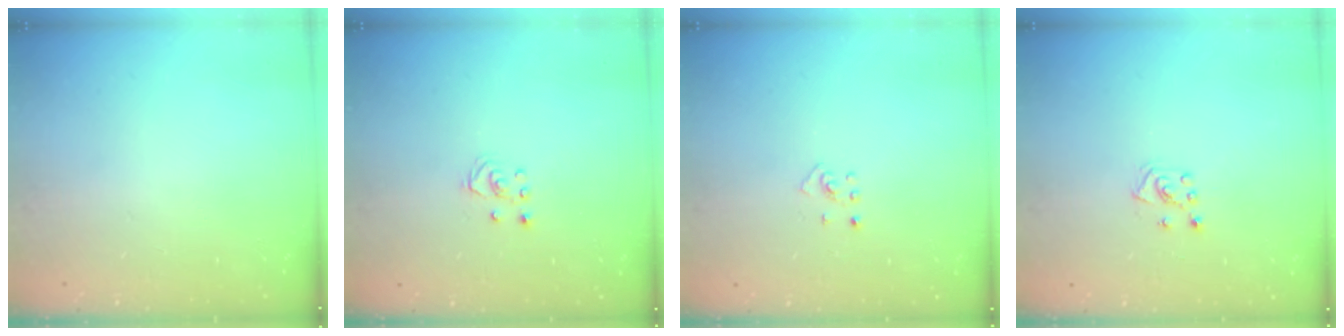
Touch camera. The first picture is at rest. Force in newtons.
{"total": 2.5, "press": 2.5, "slide": 0.2}
{"total": 2.7, "press": 2.6, "slide": 0.6}
{"total": 5.3, "press": 5.3, "slide": 0.5}